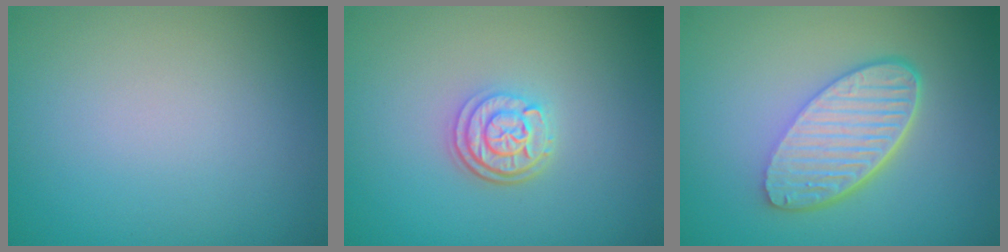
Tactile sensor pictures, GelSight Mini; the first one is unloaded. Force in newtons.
{"total": 3.0, "press": 2.4, "slide": 1.8}
{"total": 6.0, "press": 4.3, "slide": 4.2}